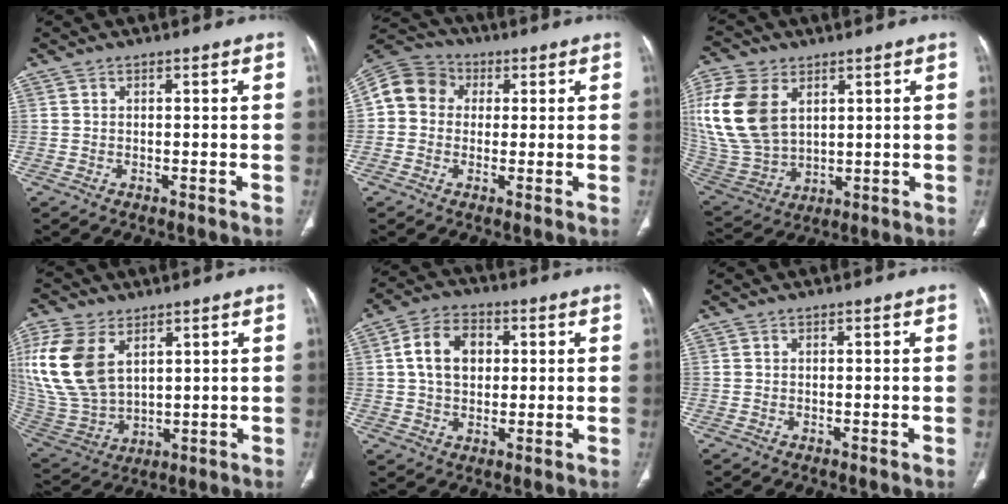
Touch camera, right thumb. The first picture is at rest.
{"total": 9.3, "force": [1.4, 8.2, 4.2], "torque": [-0.065, 0.024, 0.010]}
{"total": 19.3, "force": [5.9, 13.0, 13.1], "torque": [-0.292, -0.019, 0.128]}
{"total": 18.4, "force": [6.7, 11.5, 12.7], "torque": [-0.278, -0.024, 0.145]}
{"total": 10.0, "force": [2.0, 7.2, 6.7], "torque": [-0.097, 0.009, 0.032]}
{"total": 0.0}